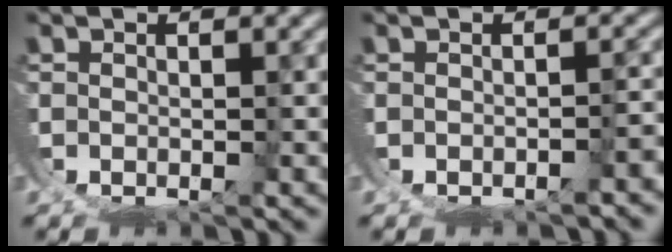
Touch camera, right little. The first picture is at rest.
{"total": 1.2, "force": [-1.1, -0.2, 0.6], "torque": [-0.010, 0.003, -0.017]}